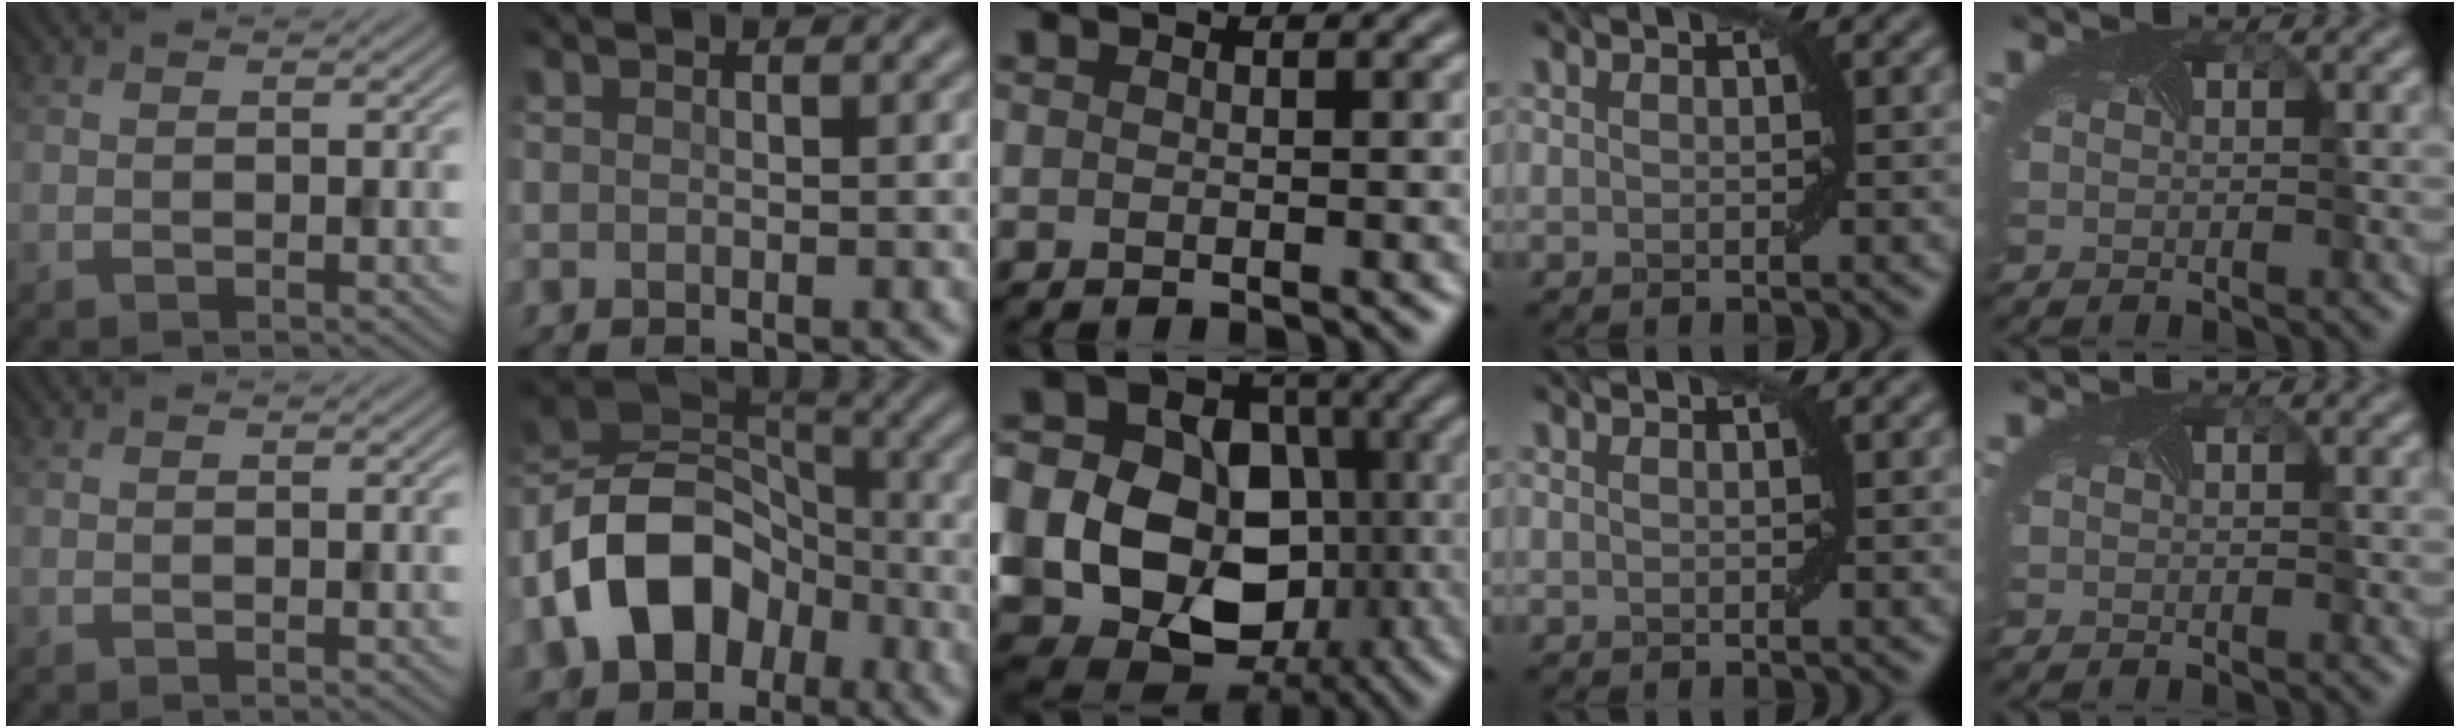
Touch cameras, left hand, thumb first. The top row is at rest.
{"index": {"total": 13.0, "force": [-4.7, 9.4, 7.6], "torque": [-0.172, -0.007, -0.094]}, "middle": {"total": 22.2, "force": [-3.2, 19.4, 10.2], "torque": [-0.209, -0.009, -0.080]}}